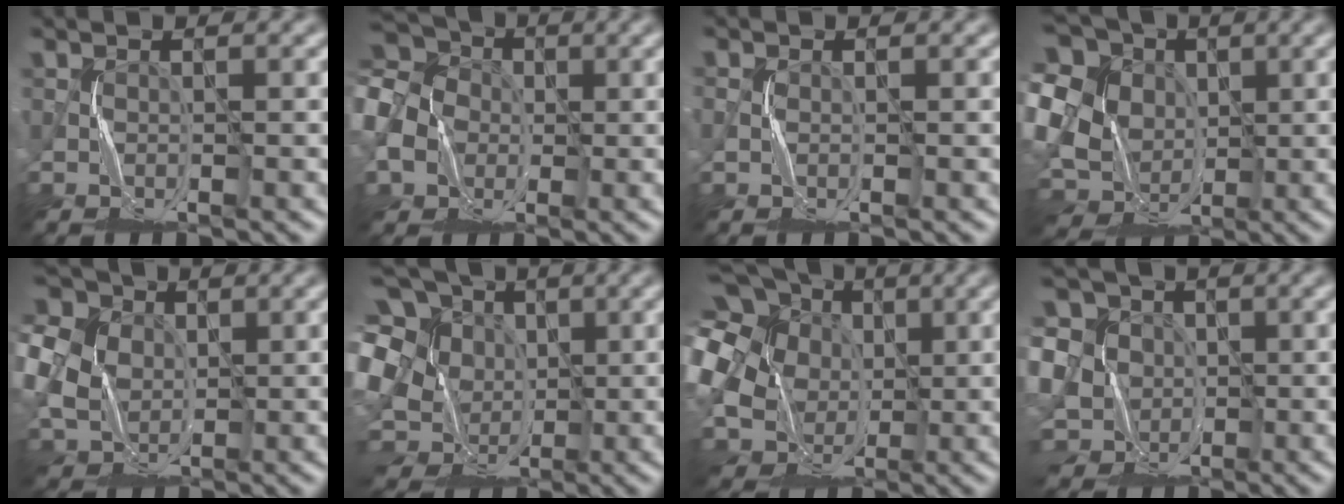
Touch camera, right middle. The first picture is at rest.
{"total": 8.2, "force": [-1.5, 7.2, 3.6], "torque": [-0.112, 0.018, -0.062]}
{"total": 0.5, "force": [-0.3, 0.1, -0.4], "torque": [0.007, -0.002, -0.005]}
{"total": 17.4, "force": [2.6, 14.6, 9.0], "torque": [-0.244, 0.022, 0.028]}
{"total": 10.9, "force": [2.0, 9.1, 5.7], "torque": [-0.138, 0.028, 0.013]}
{"total": 15.0, "force": [-0.8, 12.6, 8.2], "torque": [-0.191, 0.015, -0.019]}
{"total": 18.6, "force": [2.2, 16.3, 8.6], "torque": [-0.227, 0.017, -0.001]}
{"total": 11.4, "force": [0.9, 9.8, 5.8], "torque": [-0.138, 0.028, -0.018]}